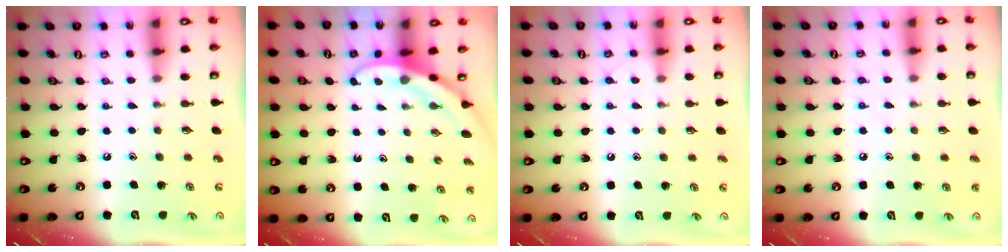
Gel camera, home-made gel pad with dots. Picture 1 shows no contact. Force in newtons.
{"total": 3.0, "press": 3.0, "slide": 0.1}
{"total": 4.6, "press": 4.6, "slide": 0.5}
{"total": 4.3, "press": 4.3, "slide": 0.5}